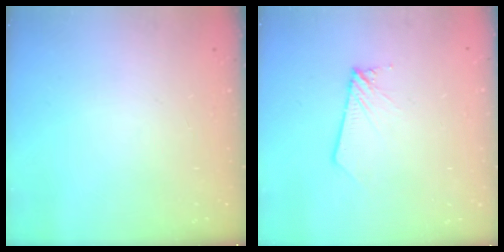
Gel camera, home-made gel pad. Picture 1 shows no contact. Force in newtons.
{"total": 2.2, "press": 2.2, "slide": 0.3}